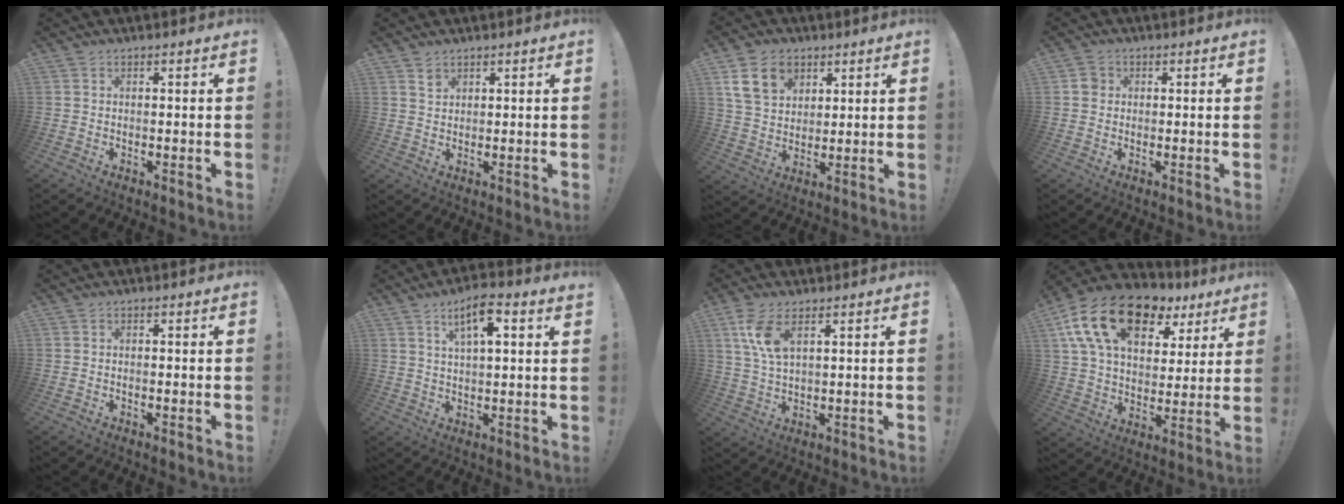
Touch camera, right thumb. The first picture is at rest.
{"total": 2.3, "force": [1.8, 1.4, 0.5], "torque": [0.005, -0.013, 0.031]}
{"total": 12.9, "force": [6.3, 9.3, 6.2], "torque": [-0.094, -0.019, 0.123]}
{"total": 2.7, "force": [0.3, 2.5, 1.0], "torque": [-0.019, 0.008, 0.007]}
{"total": 0.5, "force": [-0.4, -0.1, 0.3], "torque": [-0.013, 0.002, -0.006]}
{"total": 7.5, "force": [3.7, 1.9, 6.2], "torque": [-0.105, -0.007, 0.059]}
{"total": 8.4, "force": [4.1, 3.6, 6.4], "torque": [-0.133, -0.014, 0.072]}
{"total": 20.5, "force": [11.0, 11.6, 12.8], "torque": [-0.220, -0.046, 0.200]}